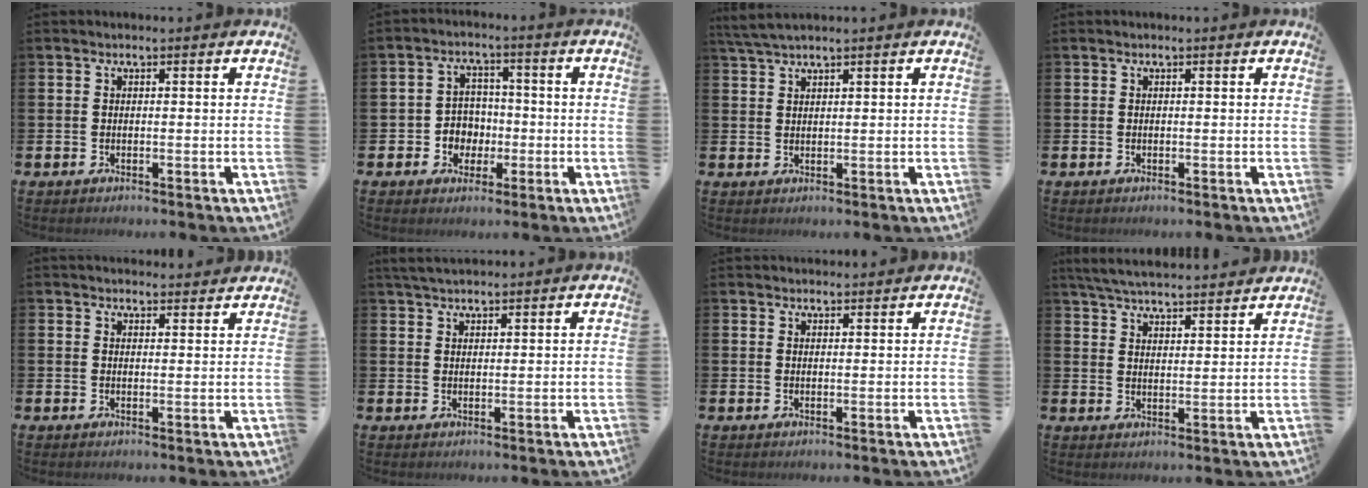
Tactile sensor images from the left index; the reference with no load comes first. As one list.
[{"total": 4.1, "force": [-0.6, 4.0, 0.9], "torque": [-0.026, 0.003, -0.018]}, {"total": 2.5, "force": [2.3, 0.1, 1.1], "torque": [-0.031, 0.000, 0.043]}, {"total": 0.0}, {"total": 2.3, "force": [2.3, 0.4, -0.1], "torque": [0.006, -0.013, 0.041]}, {"total": 2.9, "force": [2.7, 0.7, 0.9], "torque": [-0.022, -0.004, 0.050]}, {"total": 1.5, "force": [1.5, 0.2, 0.0], "torque": [0.009, -0.007, 0.025]}, {"total": 5.4, "force": [5.3, 0.2, 0.8], "torque": [-0.039, -0.029, 0.096]}]